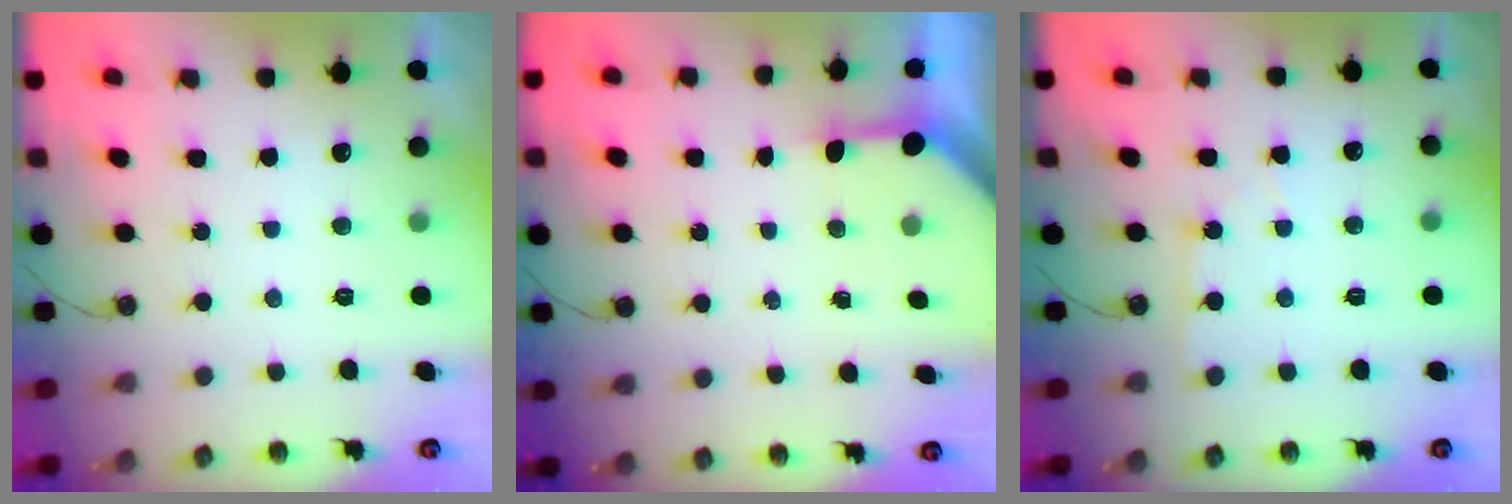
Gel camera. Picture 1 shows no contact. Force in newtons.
{"total": 3.4, "press": 3.4, "slide": 0.4}
{"total": 3.6, "press": 3.5, "slide": 0.6}